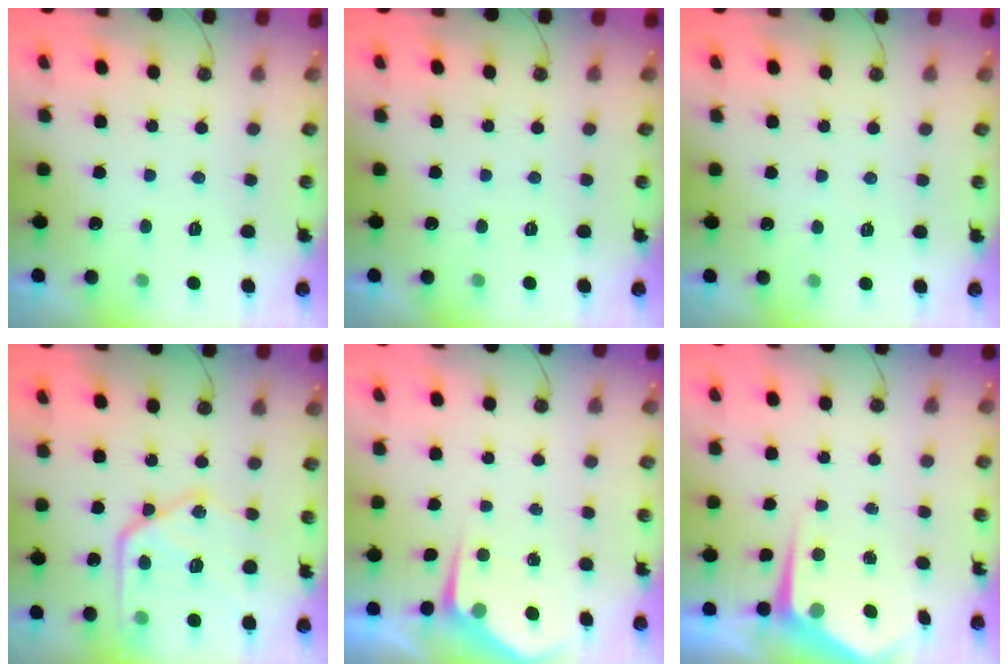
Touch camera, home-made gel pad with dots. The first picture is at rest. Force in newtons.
{"total": 0.0}
{"total": 3.0, "press": 2.9, "slide": 0.5}
{"total": 19.5, "press": 19.4, "slide": 1.9}
{"total": 4.6, "press": 4.6, "slide": 0.3}
{"total": 4.7, "press": 4.7, "slide": 0.5}